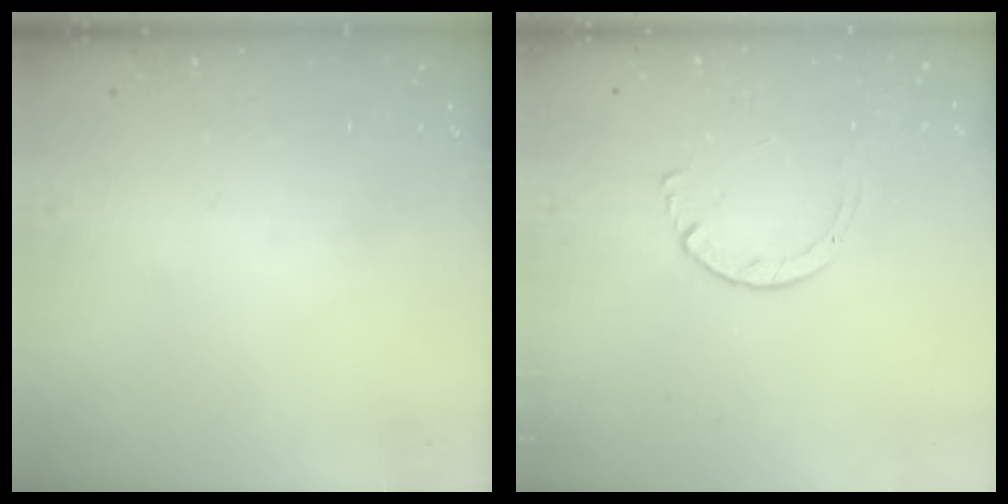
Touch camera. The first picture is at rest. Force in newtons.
{"total": 2.7, "press": 2.7, "slide": 0.3}